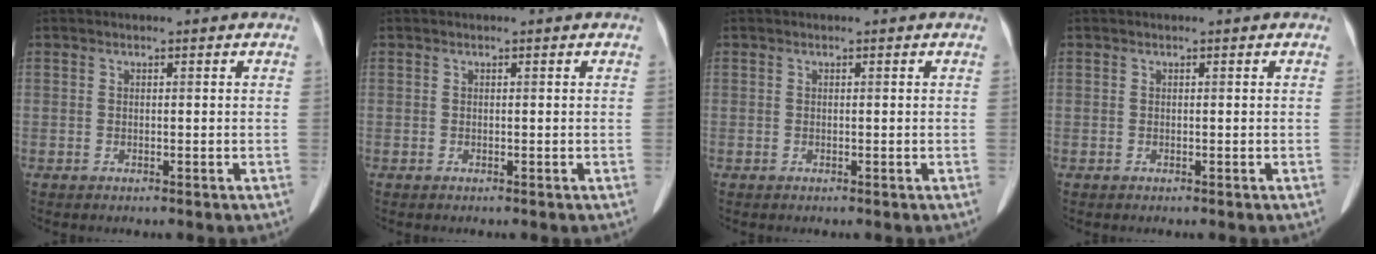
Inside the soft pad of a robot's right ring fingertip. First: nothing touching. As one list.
[{"total": 0.0}, {"total": 0.0}, {"total": 0.0}]